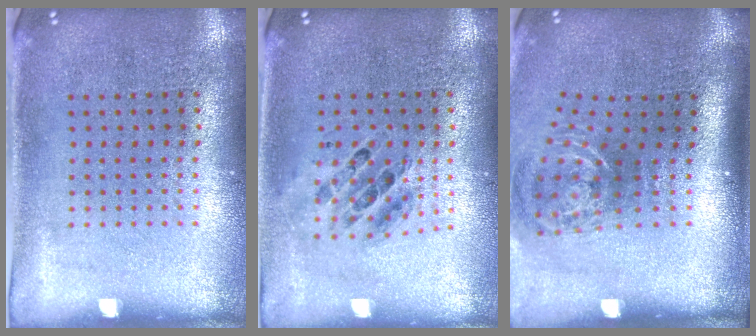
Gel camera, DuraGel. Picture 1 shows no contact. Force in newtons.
{"total": 0.7, "press": 0.7, "slide": 0.1}
{"total": 1.9, "press": 1.2, "slide": 1.5}